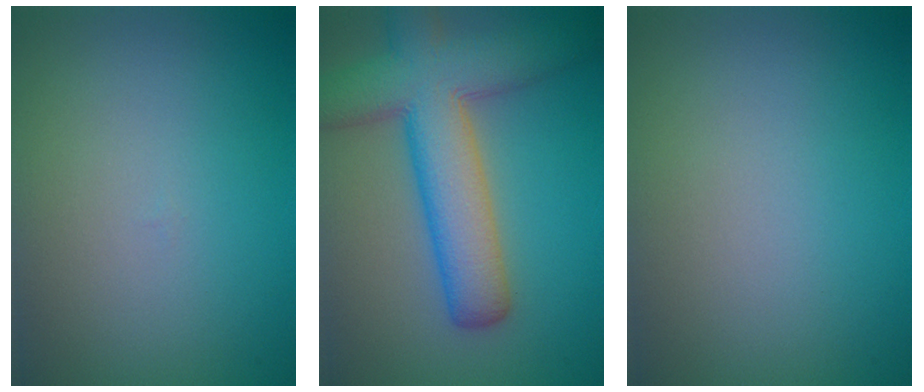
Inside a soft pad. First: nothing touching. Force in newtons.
{"total": 9.3, "press": 9.3, "slide": 0.4}
{"total": 0.0}